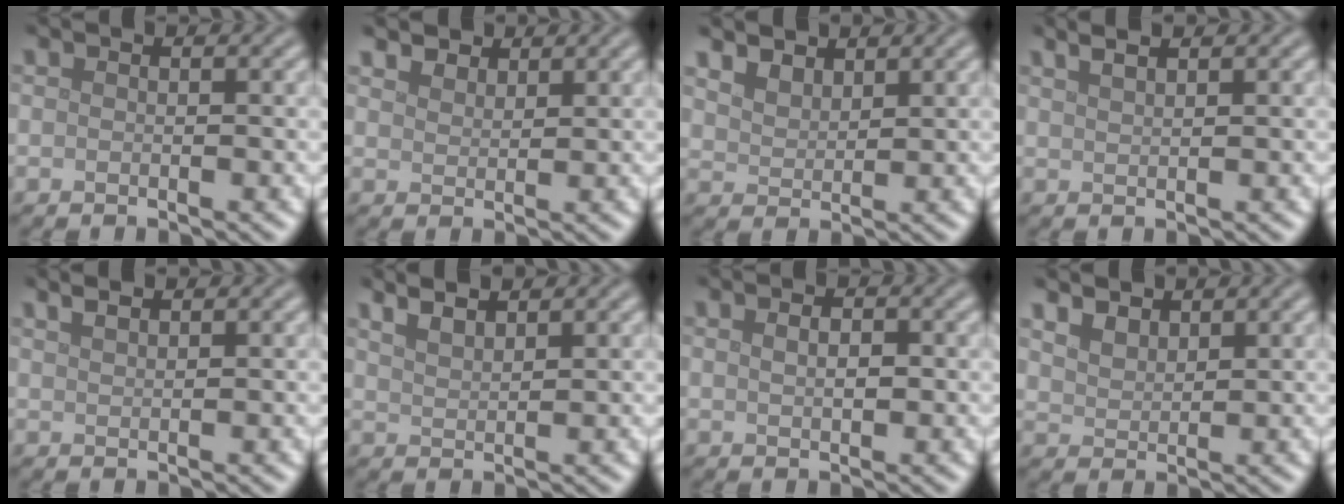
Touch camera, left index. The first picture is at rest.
{"total": 2.4, "force": [2.1, 1.0, 0.5], "torque": [-0.017, -0.006, 0.044]}
{"total": 3.3, "force": [2.7, 1.7, 1.1], "torque": [-0.037, 0.000, 0.055]}
{"total": 2.6, "force": [1.9, 1.0, 1.4], "torque": [-0.004, 0.014, 0.006]}
{"total": 1.6, "force": [1.3, 0.5, 0.7], "torque": [-0.011, 0.004, 0.018]}
{"total": 3.0, "force": [2.5, 0.9, 1.4], "torque": [-0.011, 0.017, 0.028]}
{"total": 1.8, "force": [0.5, 0.9, 1.5], "torque": [-0.019, -0.003, 0.008]}
{"total": 3.1, "force": [2.4, 1.6, 1.1], "torque": [-0.035, 0.002, 0.048]}